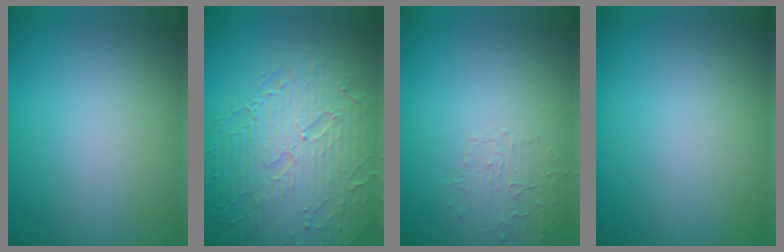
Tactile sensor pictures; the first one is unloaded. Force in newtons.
{"total": 9.0, "press": 6.4, "slide": 6.3}
{"total": 1.5, "press": 0.1, "slide": 1.5}
{"total": 0.0}